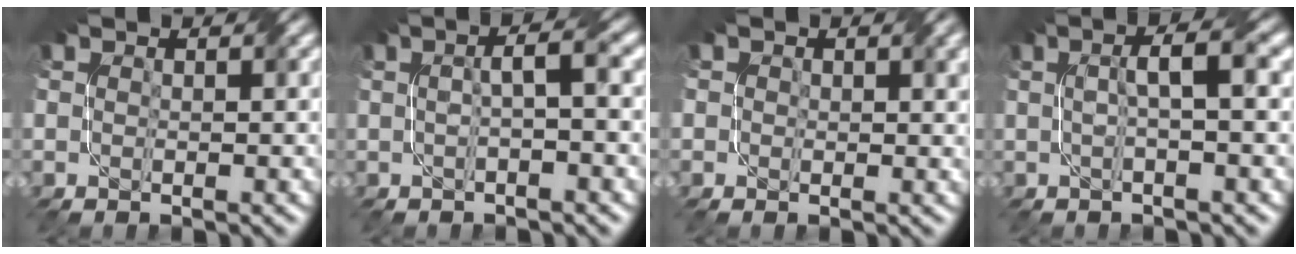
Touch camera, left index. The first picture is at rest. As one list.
[{"total": 2.5, "force": [0.1, 0.4, 2.5], "torque": [-0.038, 0.014, 0.002]}, {"total": 1.6, "force": [0.7, 1.2, 0.9], "torque": [-0.004, 0.000, 0.010]}, {"total": 3.1, "force": [0.3, 0.5, 3.1], "torque": [-0.048, 0.015, 0.007]}]